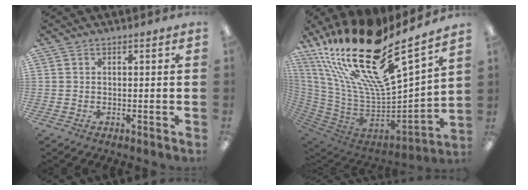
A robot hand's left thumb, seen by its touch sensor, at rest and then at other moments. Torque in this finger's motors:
{"motor_torque": [0.96, 0.72, 2.77, 0.00, 0.81]}